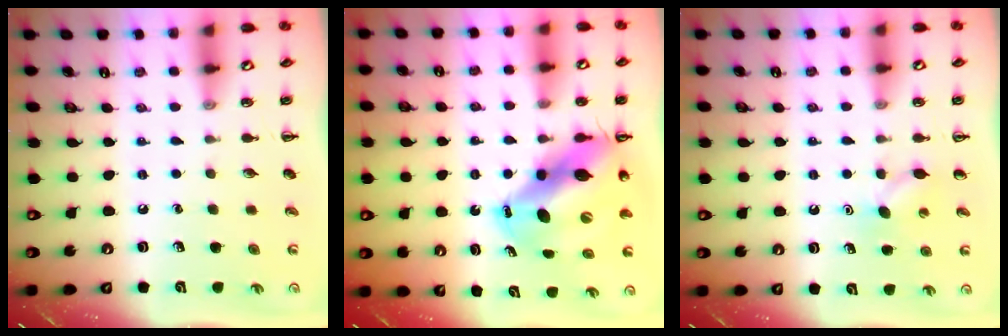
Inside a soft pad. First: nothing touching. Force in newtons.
{"total": 12.9, "press": 12.3, "slide": 3.9}
{"total": 5.5, "press": 5.3, "slide": 1.3}